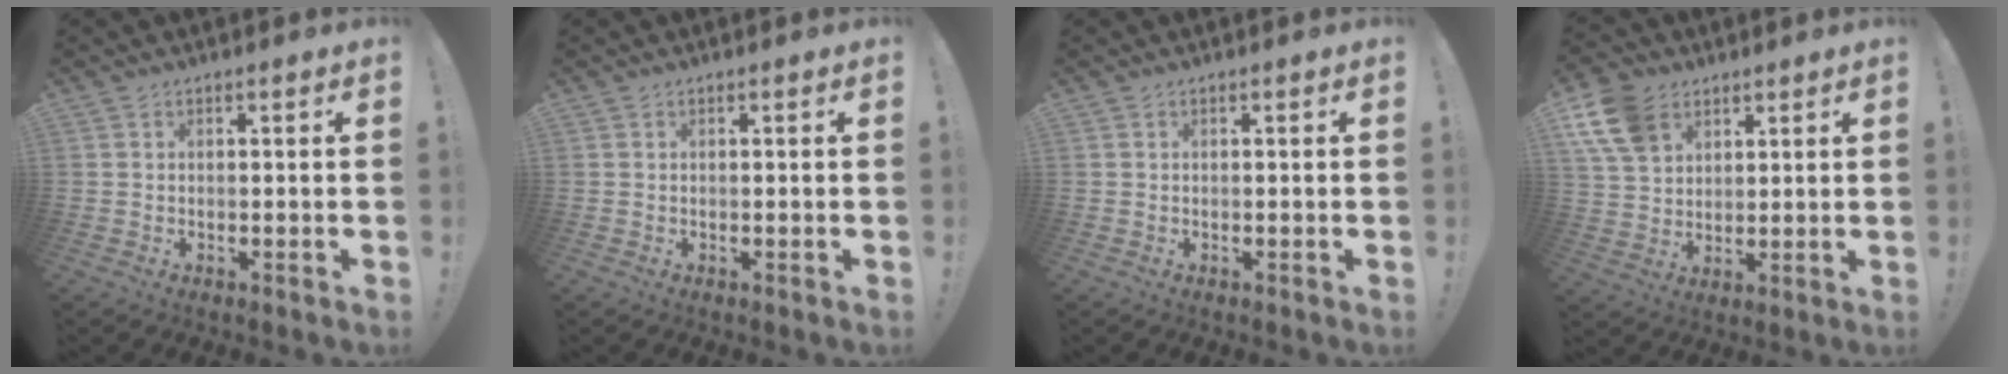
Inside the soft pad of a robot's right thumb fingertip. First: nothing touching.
{"total": 0.0}
{"total": 0.0}
{"total": 12.5, "force": [6.6, 8.7, 6.1], "torque": [-0.111, -0.024, 0.132]}